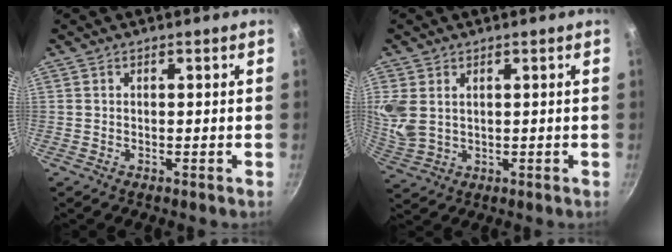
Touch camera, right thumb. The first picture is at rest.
{"total": 6.6, "force": [1.7, 5.0, 3.9], "torque": [-0.073, -0.012, 0.042]}